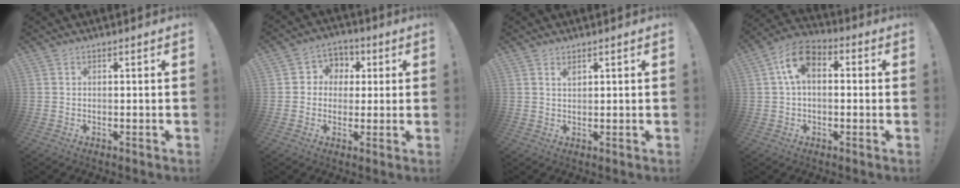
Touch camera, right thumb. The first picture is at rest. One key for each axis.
{"total": 6.6, "fx": -0.4, "fy": 6.4, "fz": 1.6, "tx": -0.017, "ty": 0.010, "tz": -0.003}
{"total": 1.4, "fx": 1.2, "fy": 0.3, "fz": 0.7, "tx": -0.007, "ty": -0.003, "tz": 0.021}
{"total": 10.0, "fx": 2.0, "fy": 6.7, "fz": 7.1, "tx": -0.125, "ty": 0.012, "tz": 0.042}